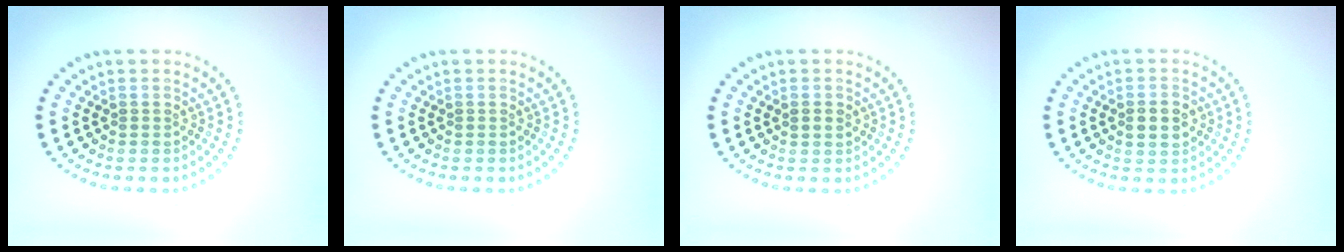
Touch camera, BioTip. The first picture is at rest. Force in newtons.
{"total": 0.0}
{"total": 1.1, "press": 1.0, "slide": 0.4}
{"total": 2.7, "press": 2.7, "slide": 0.2}